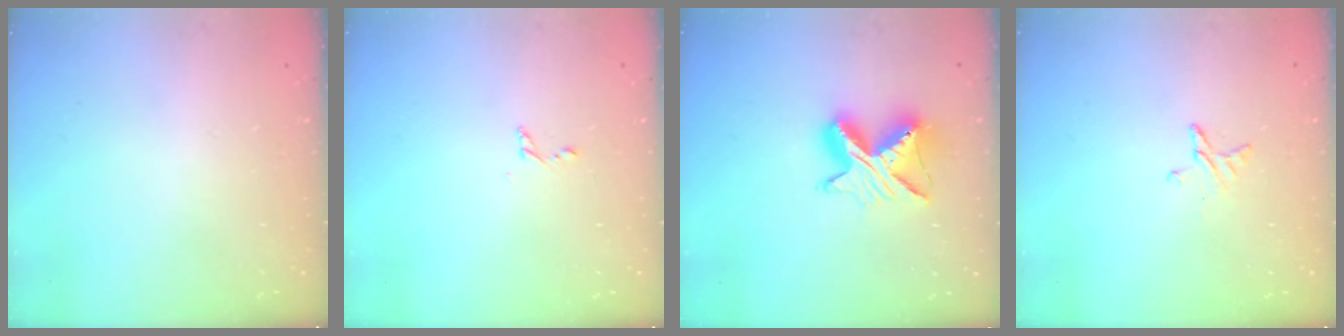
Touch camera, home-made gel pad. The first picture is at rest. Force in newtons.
{"total": 2.5, "press": 2.5, "slide": 0.2}
{"total": 10.2, "press": 10.2, "slide": 0.6}
{"total": 3.5, "press": 3.5, "slide": 0.3}